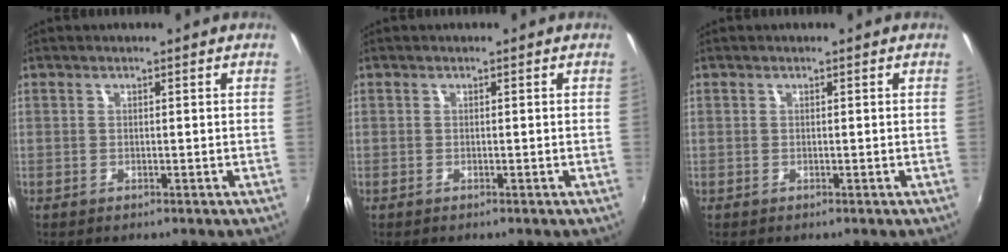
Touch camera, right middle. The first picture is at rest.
{"total": 0.0}
{"total": 0.0}